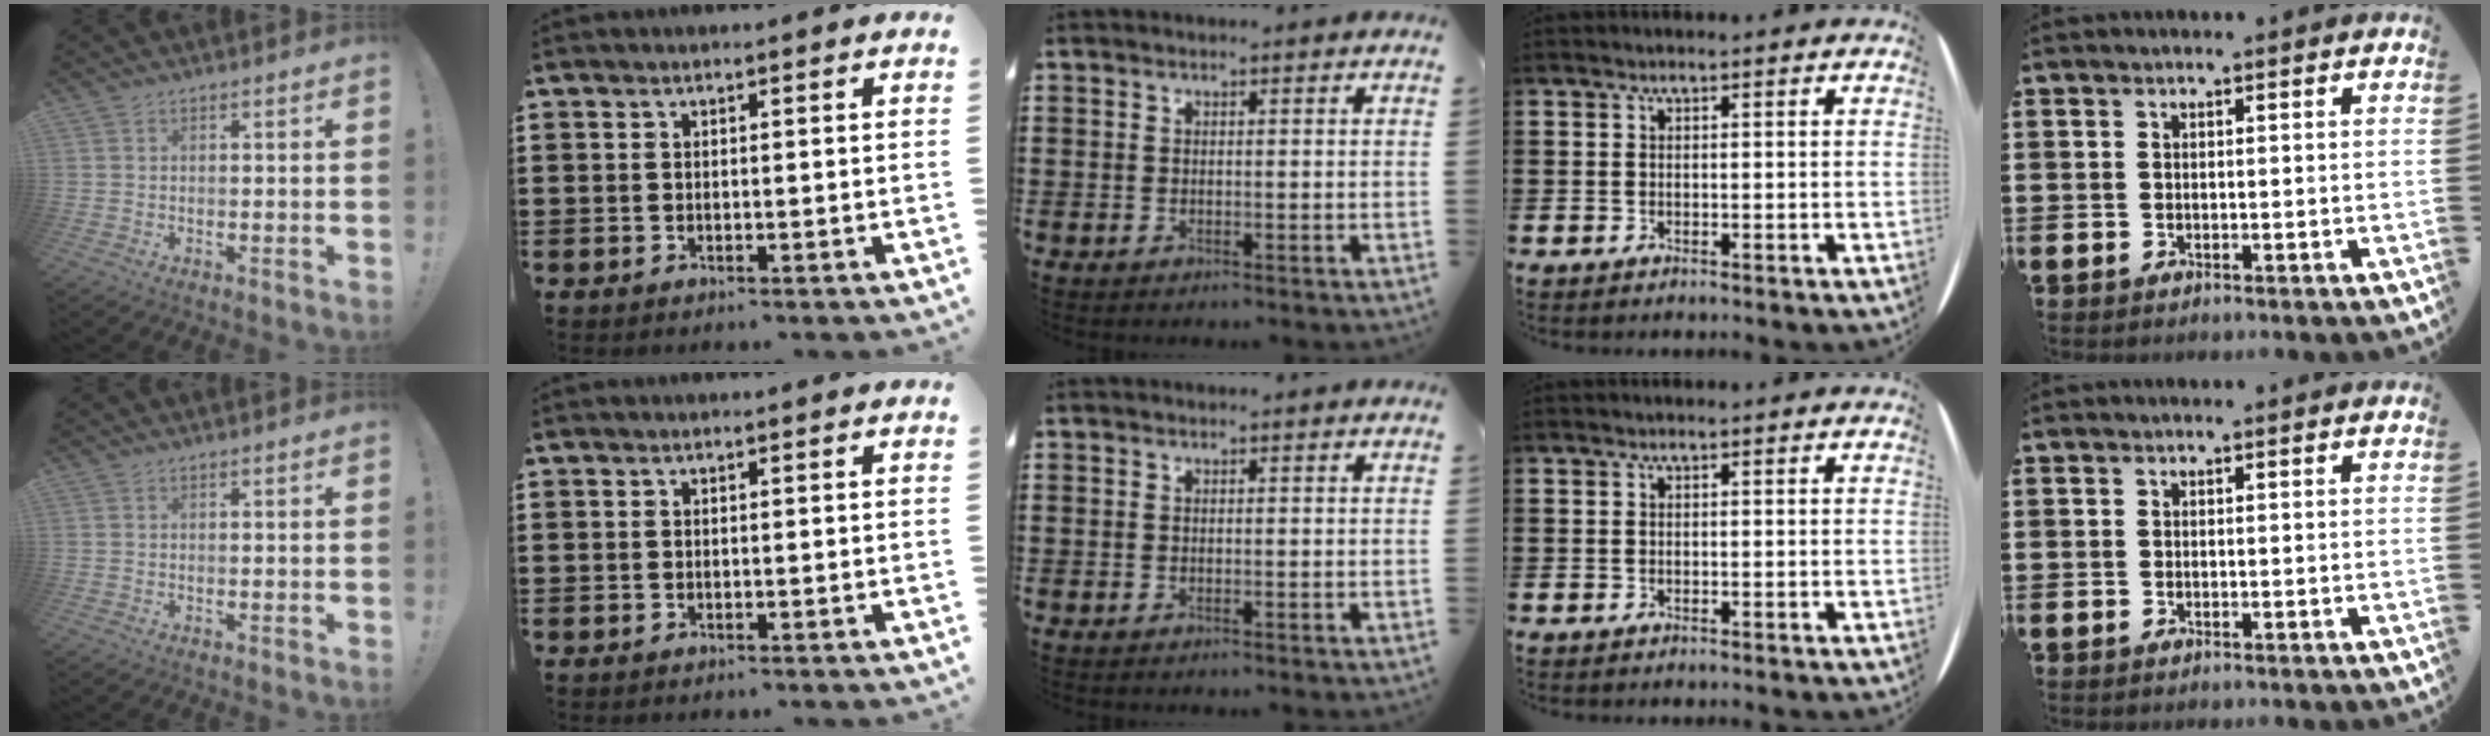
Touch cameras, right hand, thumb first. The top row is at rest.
{}